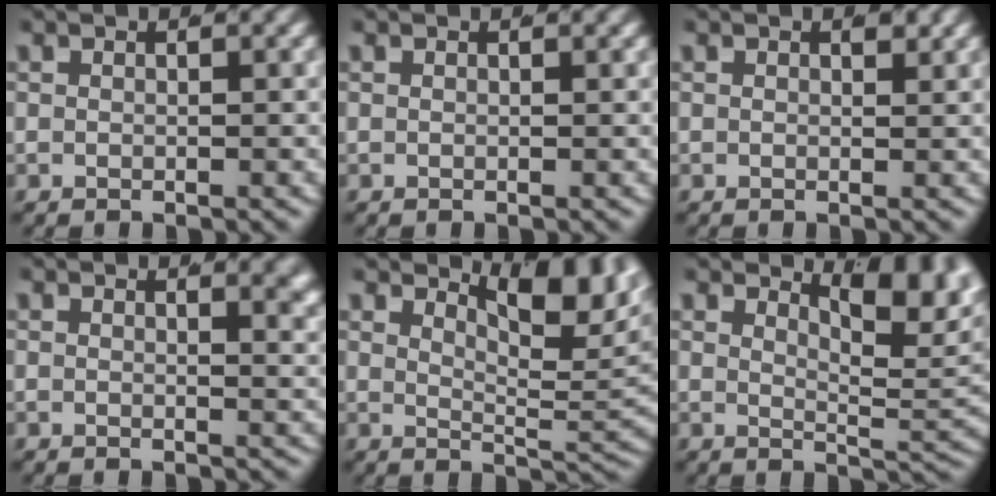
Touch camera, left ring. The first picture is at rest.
{"total": 0.0}
{"total": 0.7, "force": [0.5, 0.3, 0.5], "torque": [-0.002, -0.002, 0.007]}
{"total": 2.0, "force": [1.2, 0.3, 1.6], "torque": [-0.012, -0.009, 0.020]}
{"total": 5.9, "force": [2.9, 1.5, 4.9], "torque": [-0.055, -0.012, 0.051]}
{"total": 5.2, "force": [2.5, 1.1, 4.4], "torque": [-0.046, -0.013, 0.043]}